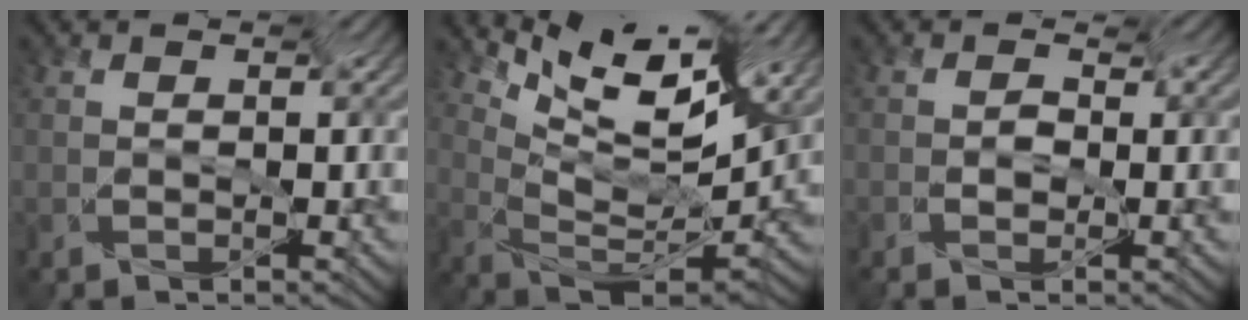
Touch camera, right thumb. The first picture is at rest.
{"total": 9.0, "force": [4.8, 0.8, 7.6], "torque": [-0.151, 0.017, 0.095]}
{"total": 1.2, "force": [-1.0, 0.5, 0.2], "torque": [-0.014, 0.002, -0.022]}